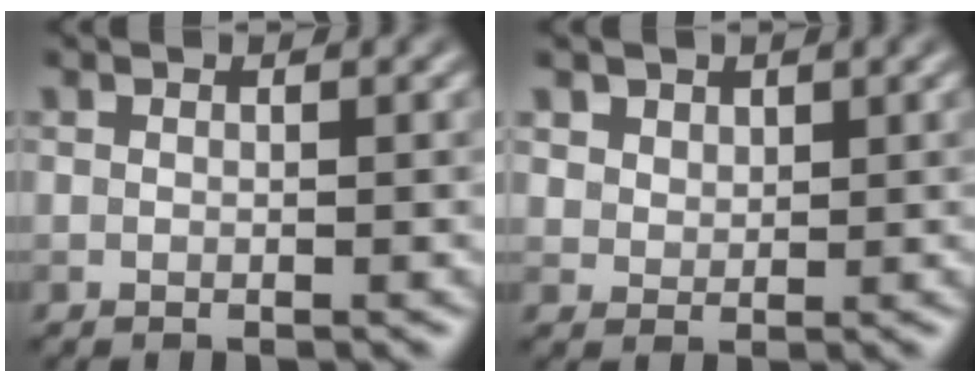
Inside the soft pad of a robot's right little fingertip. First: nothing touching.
{"total": 2.9, "force": [1.9, 2.0, 1.0], "torque": [-0.036, -0.002, 0.042]}